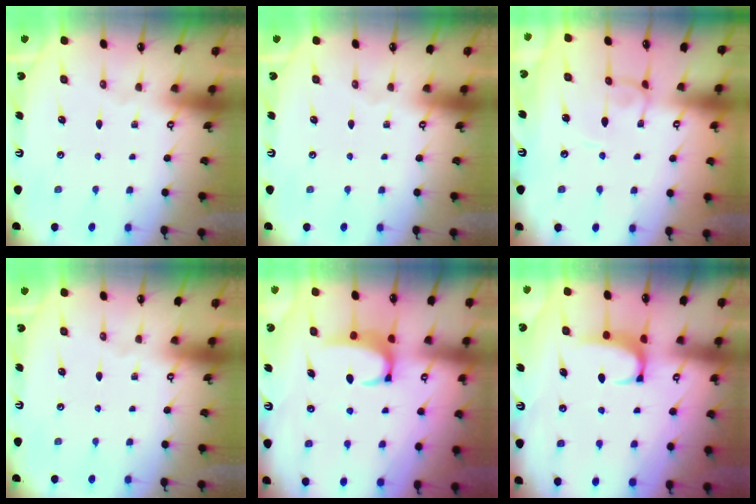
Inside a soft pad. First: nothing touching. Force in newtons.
{"total": 0.0}
{"total": 2.1, "press": 2.1, "slide": 0.3}
{"total": 0.0}
{"total": 3.7, "press": 3.6, "slide": 0.5}
{"total": 1.5, "press": 1.4, "slide": 0.4}